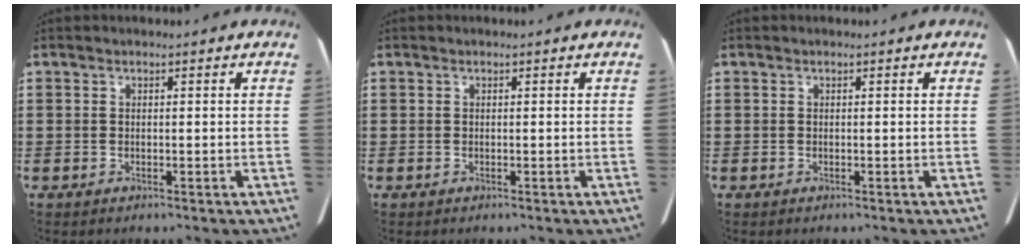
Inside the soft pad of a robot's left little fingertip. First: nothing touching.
{"total": 0.0}
{"total": 0.0}